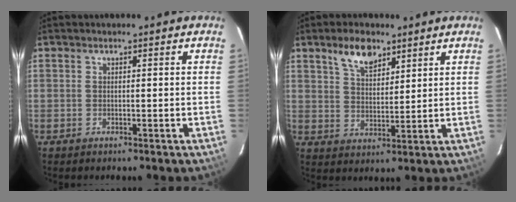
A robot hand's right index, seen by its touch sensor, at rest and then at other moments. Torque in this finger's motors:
{"motor_torque": [0.74, 0.52, 0.26, 0.03]}